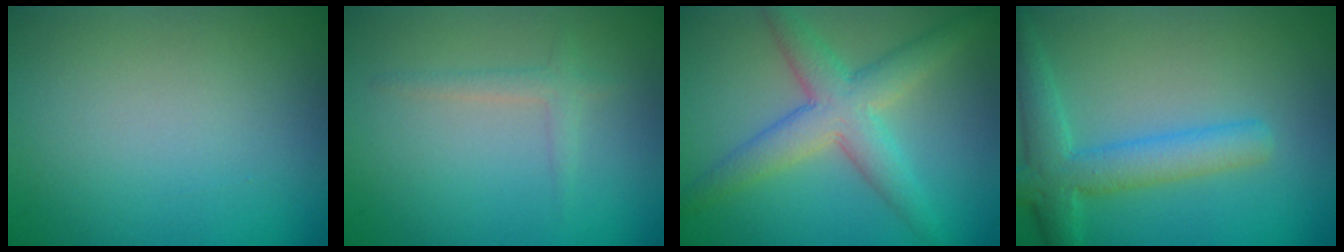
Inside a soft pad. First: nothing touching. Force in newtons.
{"total": 1.3, "press": 1.3, "slide": 0.0}
{"total": 5.3, "press": 5.3, "slide": 0.1}
{"total": 4.7, "press": 4.7, "slide": 0.2}